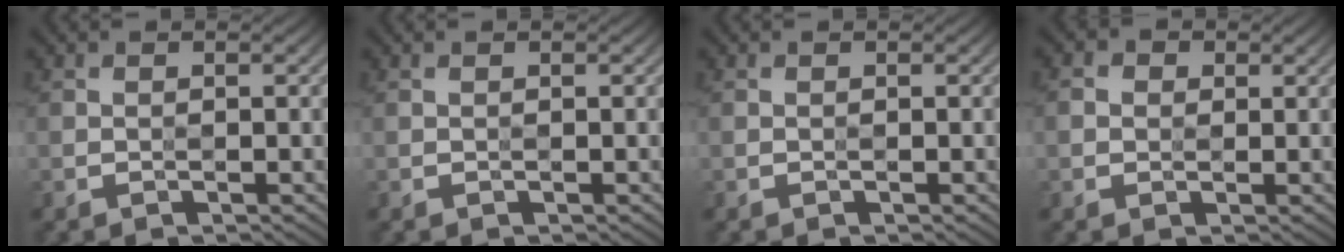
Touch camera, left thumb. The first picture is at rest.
{"total": 0.0}
{"total": 0.0}
{"total": 1.8, "force": [0.3, 1.6, 0.7], "torque": [-0.017, -0.002, 0.000]}